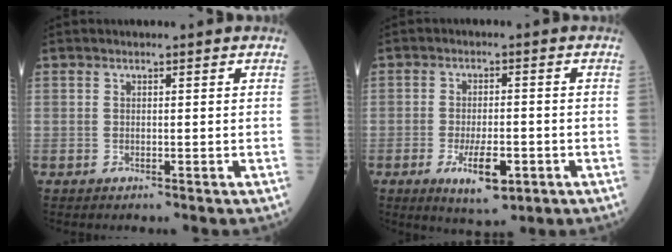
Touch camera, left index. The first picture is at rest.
{"total": 7.0, "force": [-2.9, 2.2, 5.9], "torque": [-0.107, -0.009, -0.039]}